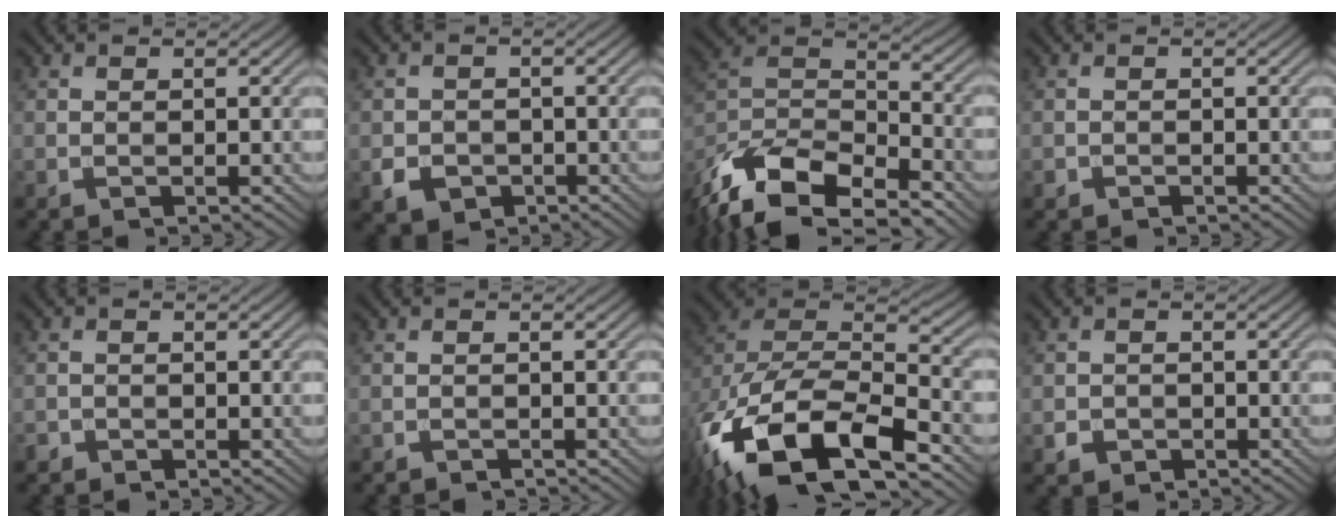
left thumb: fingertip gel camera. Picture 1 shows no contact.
{"total": 3.6, "force": [-1.6, 3.0, 1.4], "torque": [-0.029, -0.012, -0.029]}
{"total": 15.5, "force": [-11.3, 6.3, 8.4], "torque": [-0.216, -0.027, -0.193]}
{"total": 0.8, "force": [-0.6, 0.6, 0.1], "torque": [-0.001, -0.004, -0.011]}
{"total": 1.3, "force": [-0.9, 0.8, 0.1], "torque": [-0.001, -0.002, -0.022]}
{"total": 0.7, "force": [-0.7, 0.2, 0.0], "torque": [0.002, -0.003, -0.013]}
{"total": 18.1, "force": [-8.8, 9.2, 12.9], "torque": [-0.291, -0.044, -0.141]}
{"total": 1.9, "force": [-1.0, 1.6, 0.6], "torque": [-0.008, -0.006, -0.020]}